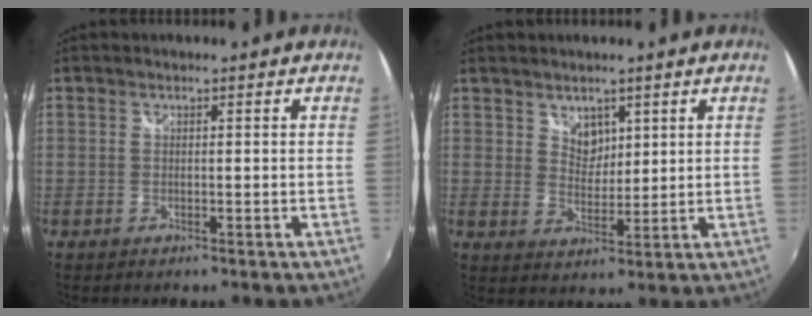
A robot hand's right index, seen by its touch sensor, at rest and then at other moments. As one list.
[{"total": 4.1, "force": [2.6, 2.8, 1.4], "torque": [-0.013, 0.000, 0.047]}]